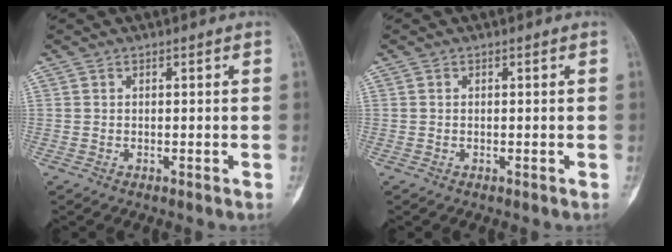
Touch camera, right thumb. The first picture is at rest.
{"total": 0.0}